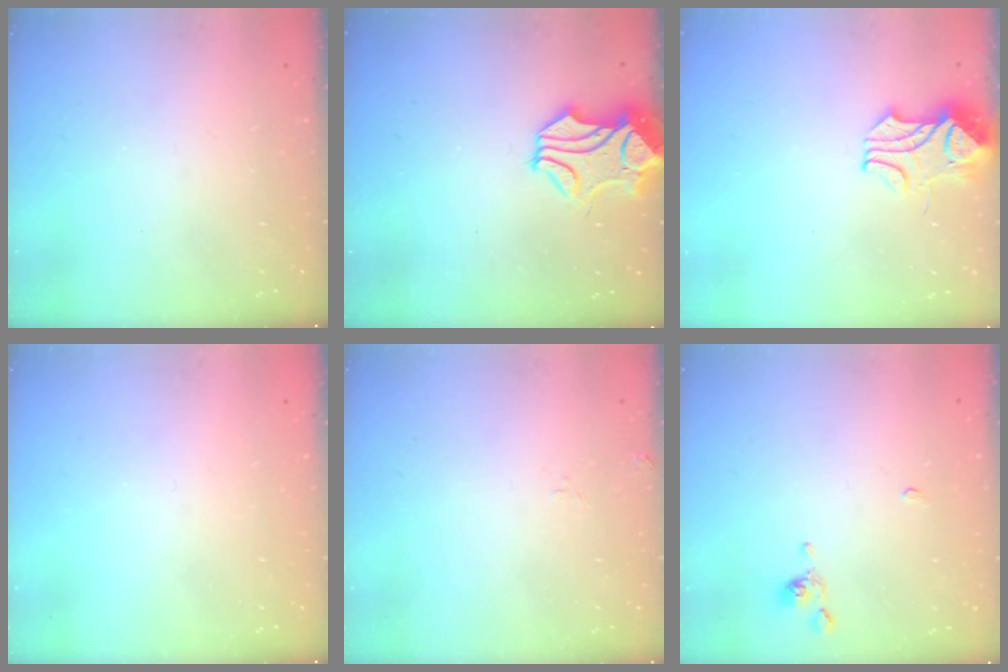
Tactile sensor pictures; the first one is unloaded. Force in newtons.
{"total": 1.4, "press": 0.6, "slide": 1.3}
{"total": 2.4, "press": 2.3, "slide": 0.9}
{"total": 0.0}
{"total": 1.2, "press": 1.2, "slide": 0.4}
{"total": 0.6, "press": 0.4, "slide": 0.4}